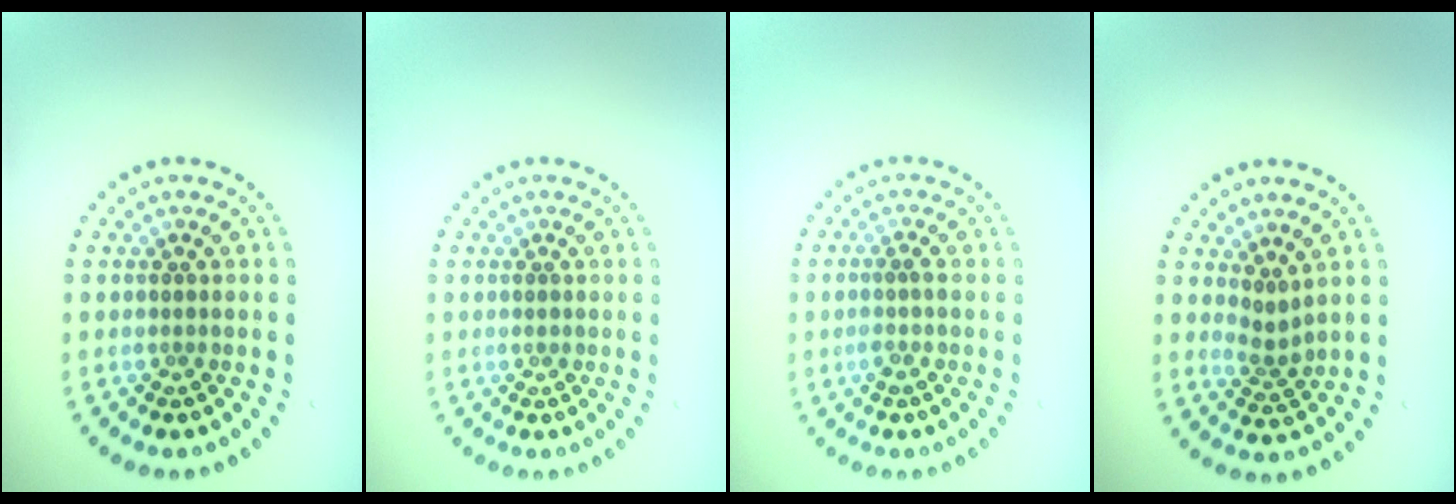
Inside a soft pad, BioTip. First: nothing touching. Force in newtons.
{"total": 0.5, "press": 0.4, "slide": 0.3}
{"total": 1.4, "press": 1.2, "slide": 0.8}
{"total": 1.8, "press": 1.2, "slide": 1.3}